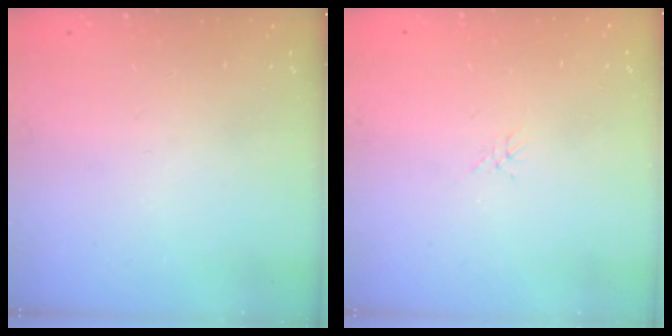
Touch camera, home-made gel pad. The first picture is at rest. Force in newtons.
{"total": 0.0}